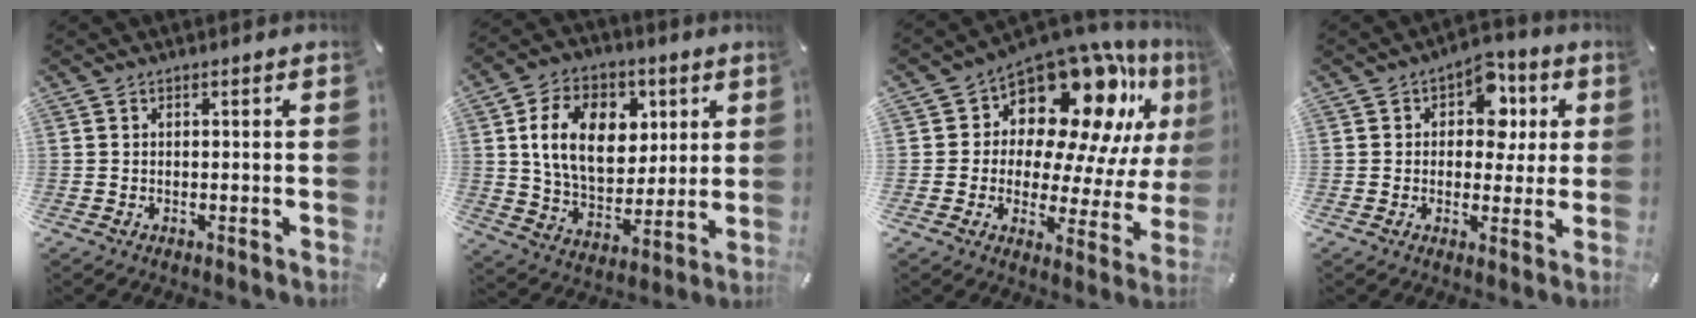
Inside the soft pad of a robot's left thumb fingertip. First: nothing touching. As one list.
[{"total": 16.0, "force": [4.7, 11.7, 9.8], "torque": [-0.160, 0.003, 0.087]}, {"total": 17.1, "force": [11.6, 9.2, 8.4], "torque": [-0.124, -0.111, 0.198]}, {"total": 9.5, "force": [2.5, 7.2, 5.8], "torque": [-0.070, -0.001, 0.039]}]